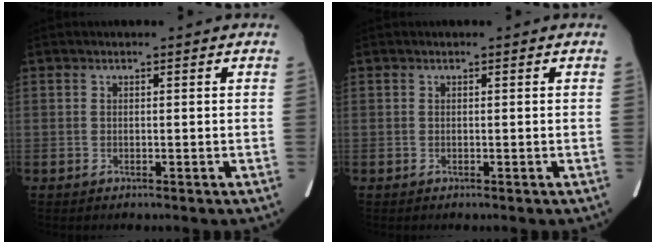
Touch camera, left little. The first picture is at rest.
{"total": 0.0}